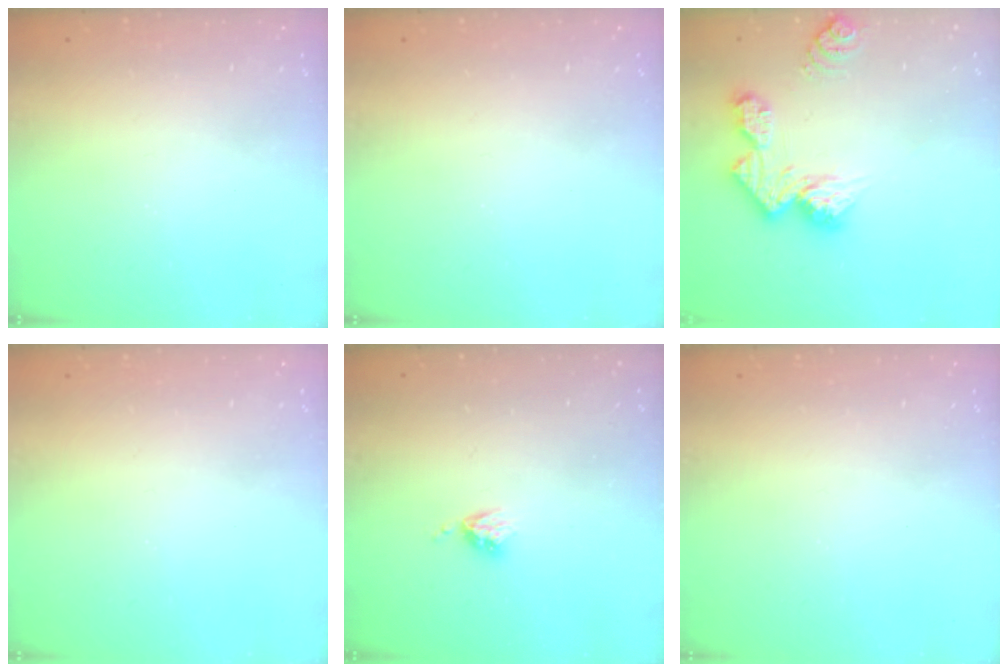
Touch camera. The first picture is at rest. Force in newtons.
{"total": 0.0}
{"total": 12.0, "press": 12.0, "slide": 1.0}
{"total": 0.0}
{"total": 3.3, "press": 3.3, "slide": 0.4}
{"total": 0.0}